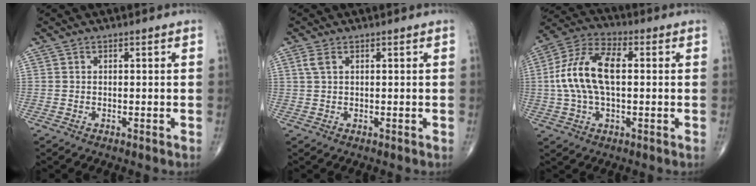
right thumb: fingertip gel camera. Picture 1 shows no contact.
{"total": 1.7, "force": [0.7, 0.7, 1.4], "torque": [-0.040, 0.011, 0.020]}
{"total": 14.0, "force": [1.0, 7.4, 11.8], "torque": [-0.240, 0.028, 0.012]}